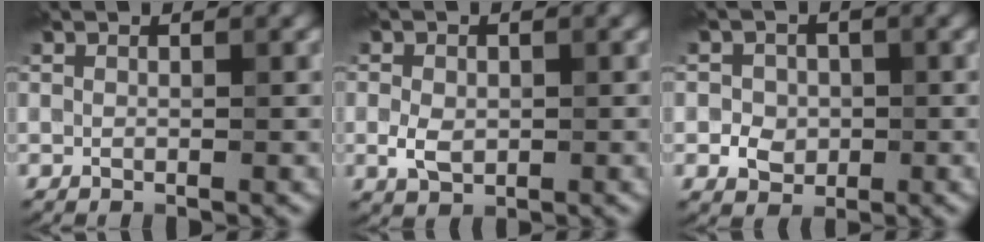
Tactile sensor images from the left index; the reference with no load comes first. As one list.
[{"total": 2.4, "force": [-0.3, 1.8, 1.6], "torque": [-0.030, -0.004, -0.006]}, {"total": 2.4, "force": [-0.4, 2.2, 0.9], "torque": [-0.002, -0.004, -0.012]}]